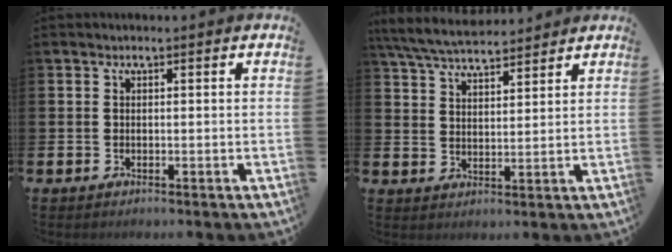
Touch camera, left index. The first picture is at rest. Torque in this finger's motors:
{"motor_torque": [0.67, -0.67, 0.34, 0.21]}